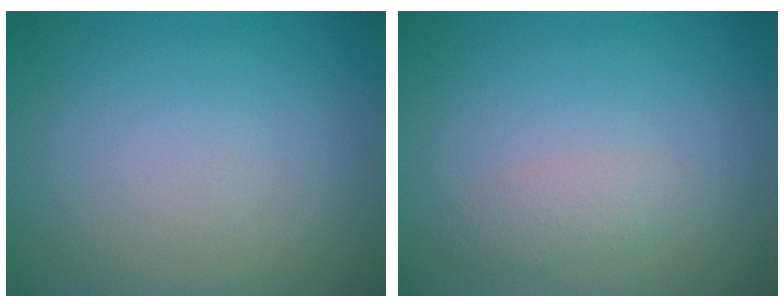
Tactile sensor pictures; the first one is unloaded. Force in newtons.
{"total": 1.2, "press": 1.2, "slide": 0.0}